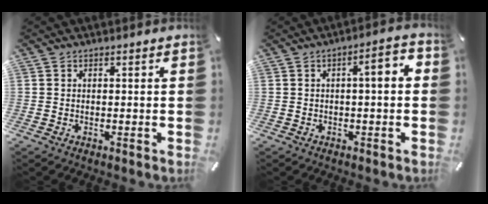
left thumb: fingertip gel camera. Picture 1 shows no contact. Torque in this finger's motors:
{"motor_torque": [1.06, 1.09, 0.53, -0.45, 0.25]}